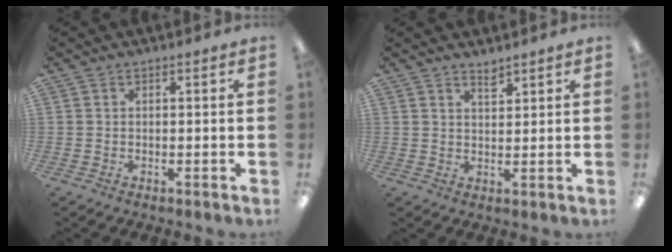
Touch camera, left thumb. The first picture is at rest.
{"total": 2.7, "force": [2.5, 0.7, 1.0], "torque": [-0.015, -0.011, 0.043]}